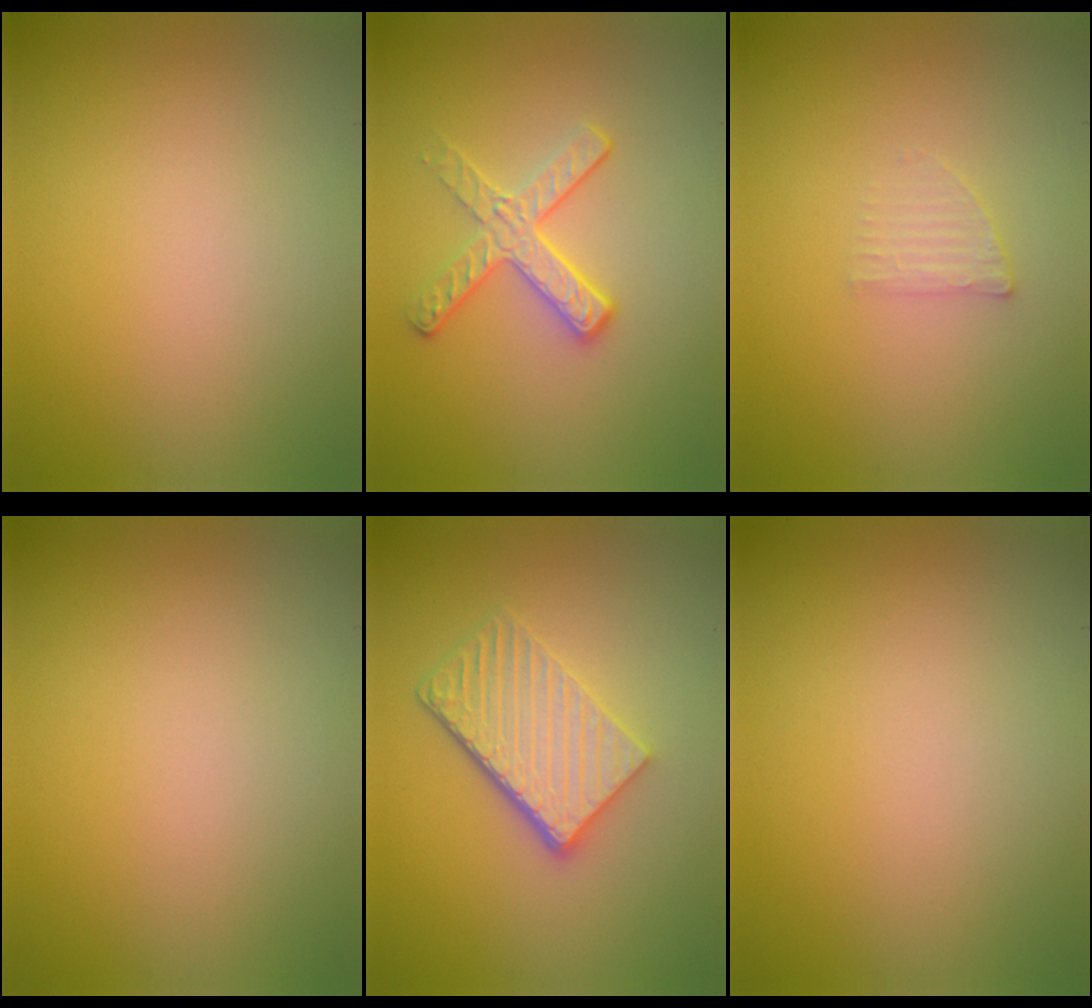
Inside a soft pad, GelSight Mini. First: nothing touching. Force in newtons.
{"total": 2.9, "press": 2.6, "slide": 1.4}
{"total": 1.2, "press": 1.2, "slide": 0.3}
{"total": 0.0}
{"total": 4.9, "press": 3.6, "slide": 3.3}
{"total": 0.0}